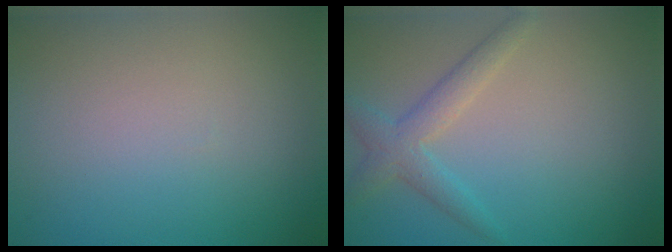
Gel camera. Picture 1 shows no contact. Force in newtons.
{"total": 2.6, "press": 2.6, "slide": 0.2}